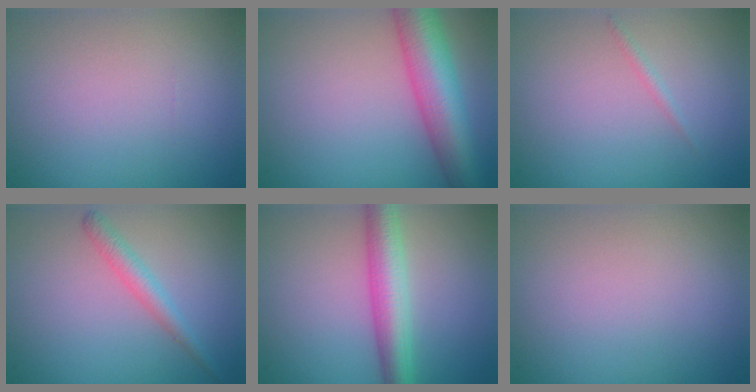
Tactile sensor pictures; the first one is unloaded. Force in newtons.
{"total": 8.4, "press": 8.4, "slide": 0.3}
{"total": 0.7, "press": 0.7, "slide": 0.0}
{"total": 2.0, "press": 2.0, "slide": 0.1}
{"total": 5.0, "press": 5.0, "slide": 0.0}
{"total": 0.0}